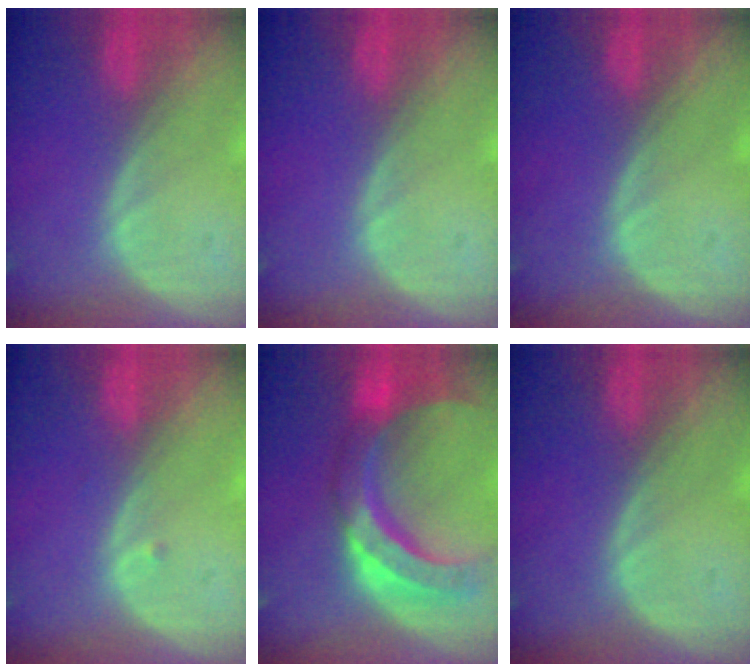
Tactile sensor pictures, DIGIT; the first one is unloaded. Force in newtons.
{"total": 0.0}
{"total": 0.0}
{"total": 0.5, "press": 0.4, "slide": 0.3}
{"total": 11.4, "press": 9.6, "slide": 6.0}
{"total": 0.0}